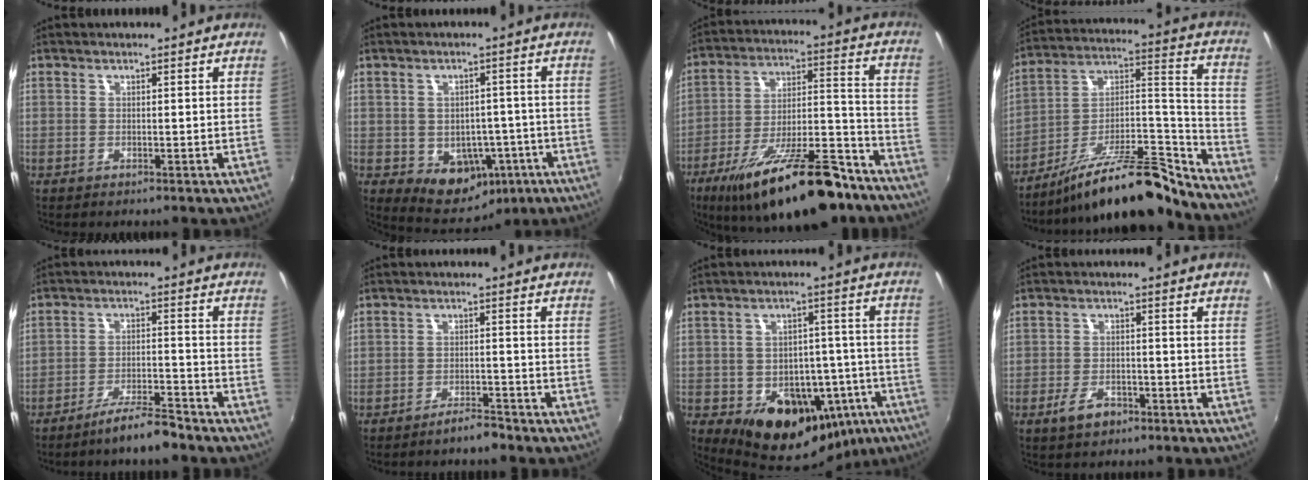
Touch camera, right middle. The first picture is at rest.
{"total": 9.4, "force": [-3.4, 7.6, 4.4], "torque": [-0.078, 0.015, -0.019]}
{"total": 24.6, "force": [-17.3, 7.5, 15.8], "torque": [-0.265, -0.014, -0.258]}
{"total": 18.7, "force": [-15.8, 3.5, 9.4], "torque": [-0.130, 0.026, -0.262]}
{"total": 6.9, "force": [-5.8, 0.3, 3.6], "torque": [-0.077, 0.002, -0.096]}
{"total": 3.2, "force": [-2.9, 0.4, 1.3], "torque": [-0.033, 0.001, -0.044]}
{"total": 17.7, "force": [-7.8, 13.2, 8.8], "torque": [-0.160, 0.024, -0.072]}
{"total": 4.7, "force": [-3.1, 2.3, 2.7], "torque": [-0.064, -0.001, -0.052]}